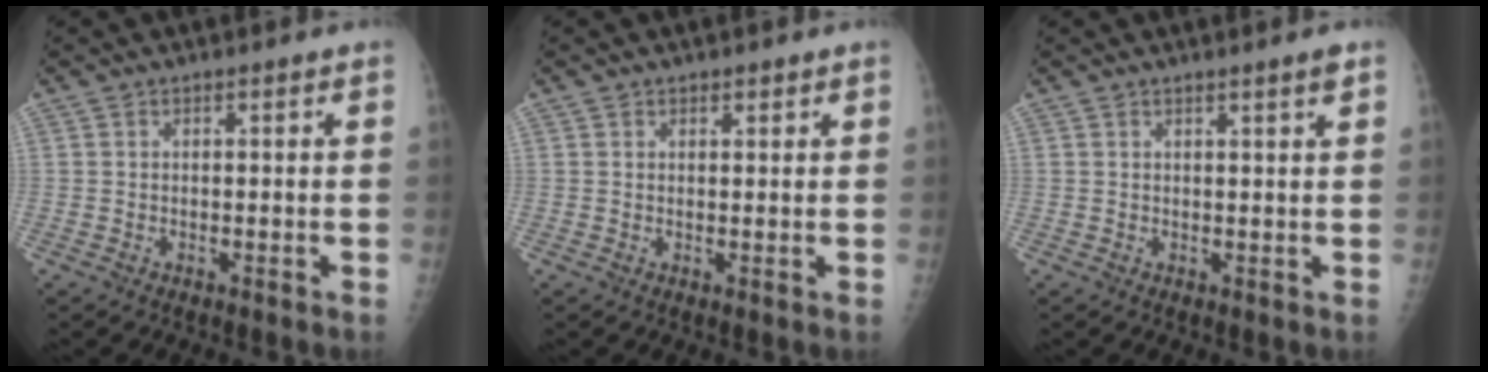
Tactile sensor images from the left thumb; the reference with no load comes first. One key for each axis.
{"total": 1.1, "fx": 0.8, "fy": 0.6, "fz": 0.4, "tx": 0.003, "ty": -0.005, "tz": 0.009}
{"total": 1.6, "fx": 1.1, "fy": -0.3, "fz": 1.1, "tx": -0.017, "ty": -0.009, "tz": 0.017}